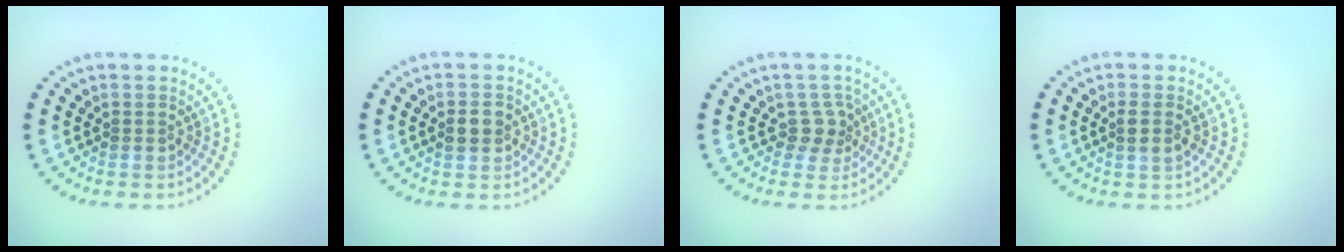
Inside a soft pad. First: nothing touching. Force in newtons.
{"total": 2.2, "press": 2.2, "slide": 0.0}
{"total": 2.1, "press": 1.6, "slide": 1.3}
{"total": 1.5, "press": 1.3, "slide": 0.8}